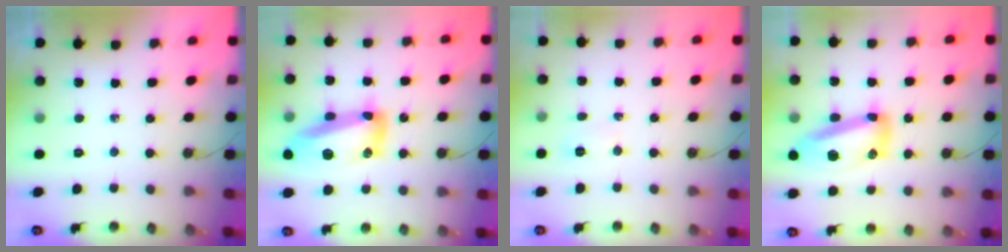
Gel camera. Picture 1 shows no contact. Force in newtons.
{"total": 17.0, "press": 16.7, "slide": 2.9}
{"total": 3.7, "press": 3.5, "slide": 0.9}
{"total": 14.3, "press": 14.2, "slide": 1.4}